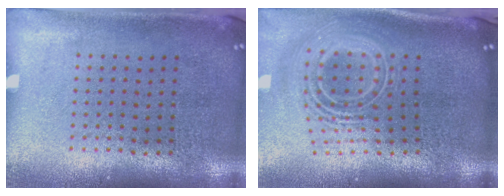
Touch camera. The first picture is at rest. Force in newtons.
{"total": 2.8, "press": 1.9, "slide": 2.1}